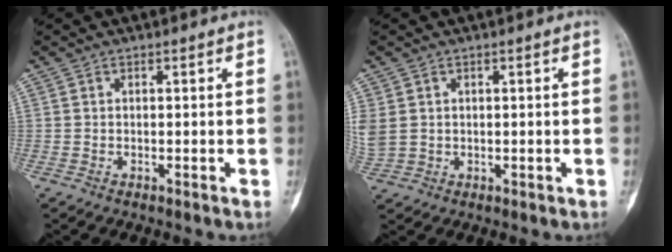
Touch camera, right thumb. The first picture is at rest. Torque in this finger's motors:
{"motor_torque": [-1.13, 1.65, 1.32, 0.17, 0.49]}